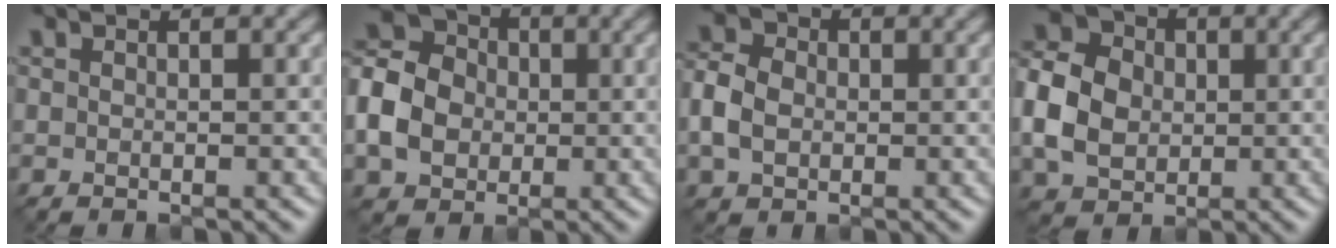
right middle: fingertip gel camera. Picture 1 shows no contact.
{"total": 7.6, "force": [-1.0, 6.3, 4.1], "torque": [-0.105, 0.009, -0.037]}
{"total": 4.6, "force": [-0.3, 3.7, 2.7], "torque": [-0.070, 0.004, -0.013]}
{"total": 7.4, "force": [-0.2, 6.1, 4.1], "torque": [-0.104, 0.010, -0.011]}